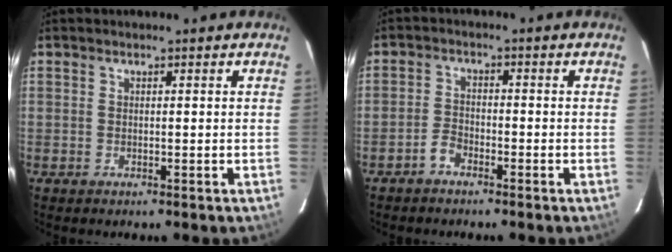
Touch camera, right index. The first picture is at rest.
{"total": 2.7, "force": [-2.1, 1.2, 1.0], "torque": [-0.031, 0.007, -0.042]}